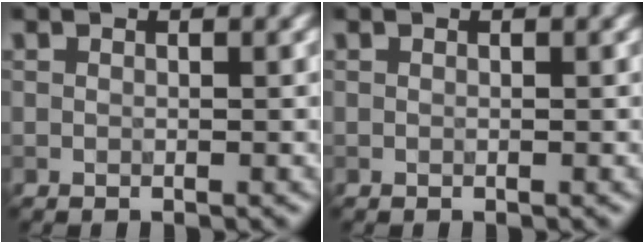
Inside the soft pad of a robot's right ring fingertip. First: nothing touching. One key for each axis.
{"total": 0.0}